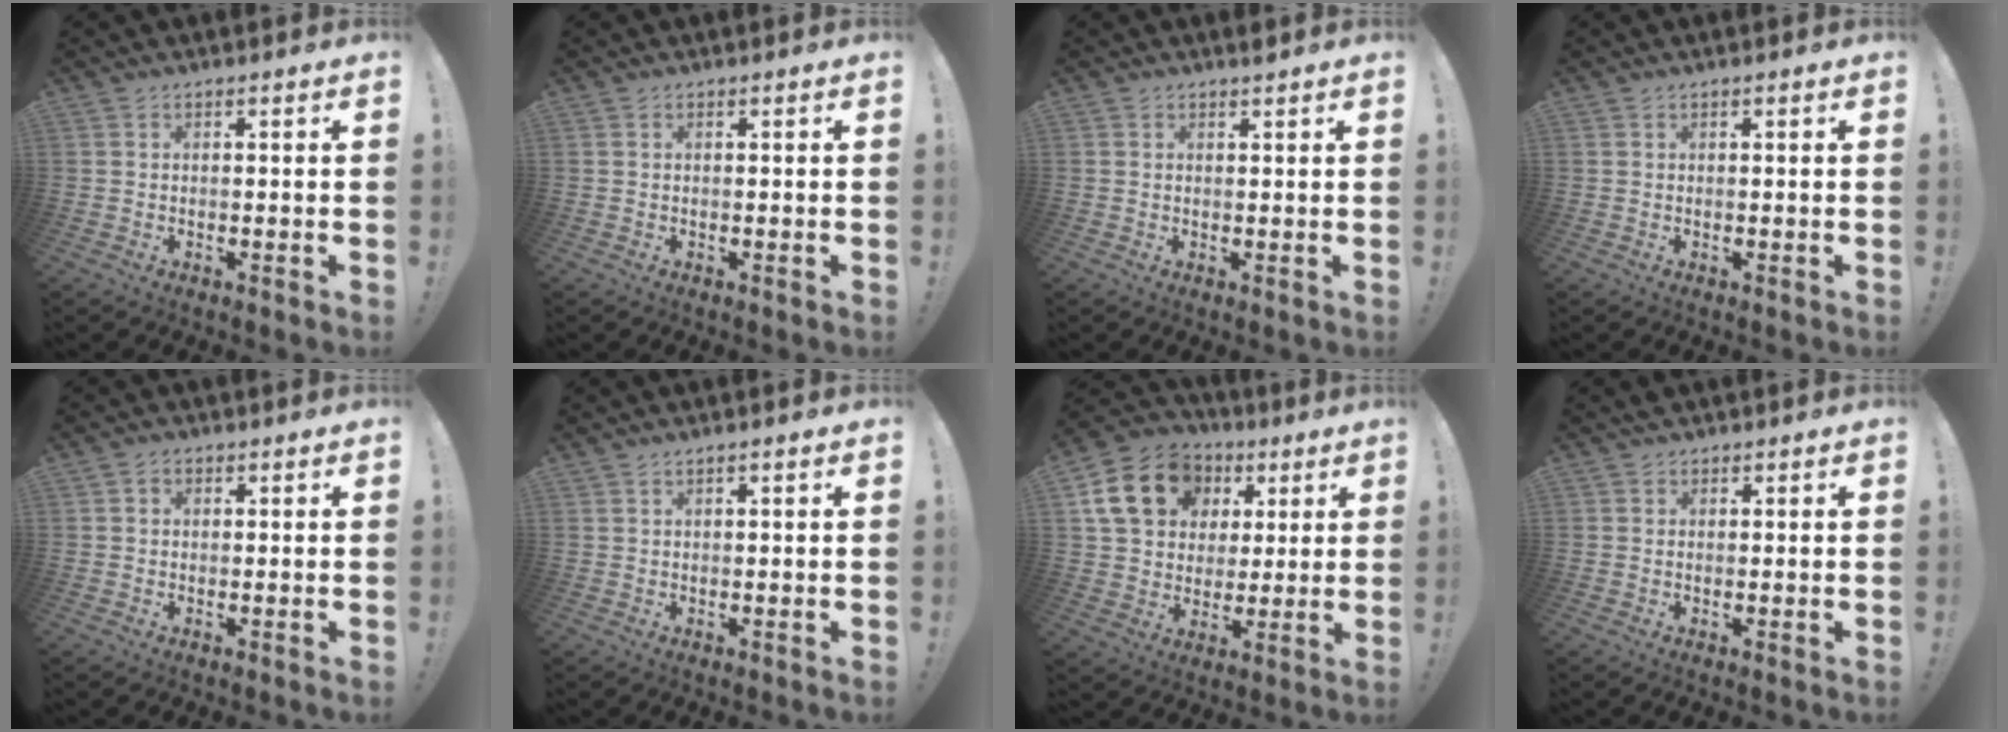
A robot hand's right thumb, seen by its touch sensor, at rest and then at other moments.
{"total": 0.0}
{"total": 1.0, "force": [1.0, -0.1, 0.4], "torque": [0.003, -0.007, 0.015]}
{"total": 0.0}
{"total": 1.3, "force": [0.3, 1.2, 0.6], "torque": [-0.007, 0.003, 0.004]}
{"total": 1.1, "force": [0.7, 0.1, 0.7], "torque": [-0.017, 0.001, 0.013]}
{"total": 17.7, "force": [6.5, 14.1, 8.5], "torque": [-0.129, -0.013, 0.139]}
{"total": 1.0, "force": [0.8, 0.6, 0.1], "torque": [0.000, 0.000, 0.016]}